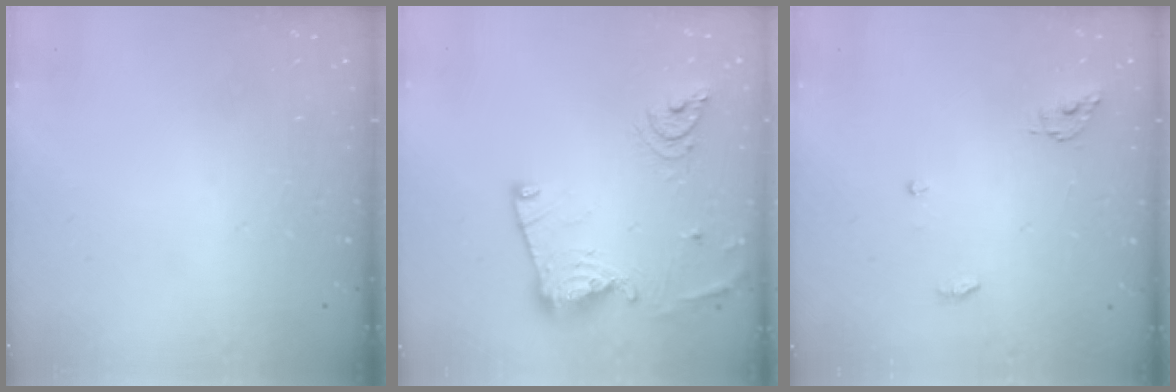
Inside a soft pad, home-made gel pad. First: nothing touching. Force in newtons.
{"total": 17.0, "press": 16.9, "slide": 1.7}
{"total": 4.8, "press": 4.8, "slide": 0.4}